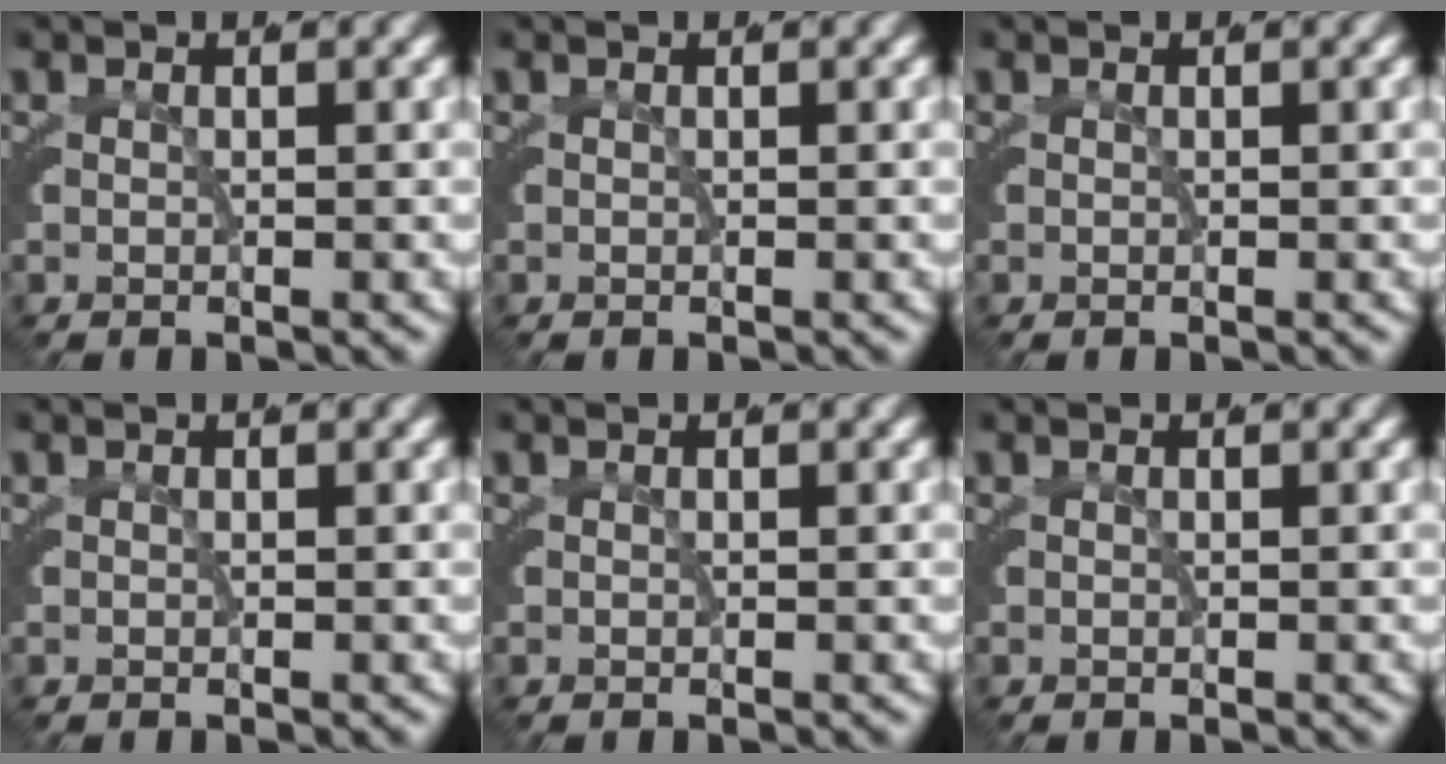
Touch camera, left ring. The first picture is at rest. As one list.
[{"total": 0.0}, {"total": 0.0}, {"total": 0.0}, {"total": 0.0}, {"total": 0.0}]